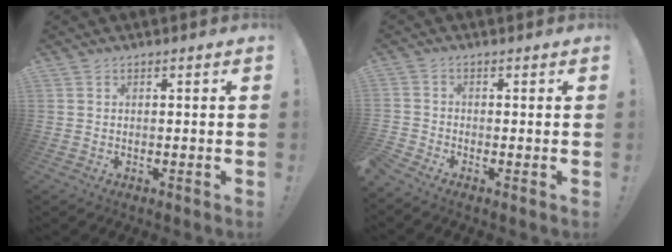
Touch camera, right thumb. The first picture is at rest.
{"total": 1.8, "force": [-0.9, 1.2, 0.9], "torque": [-0.033, 0.002, -0.019]}